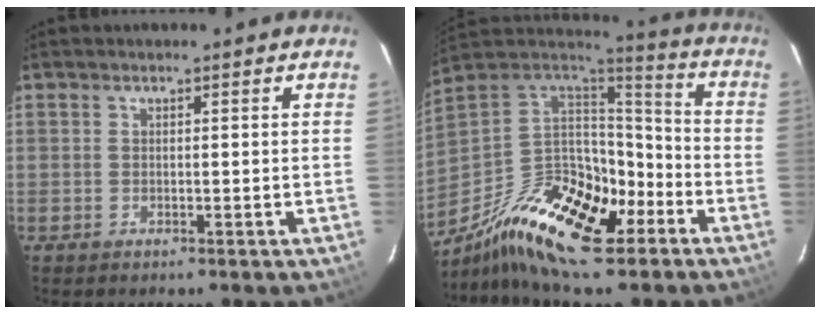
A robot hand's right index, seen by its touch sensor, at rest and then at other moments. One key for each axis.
{"total": 24.0, "fx": -14.4, "fy": 9.6, "fz": 16.6, "tx": -0.323, "ty": -0.022, "tz": -0.255}